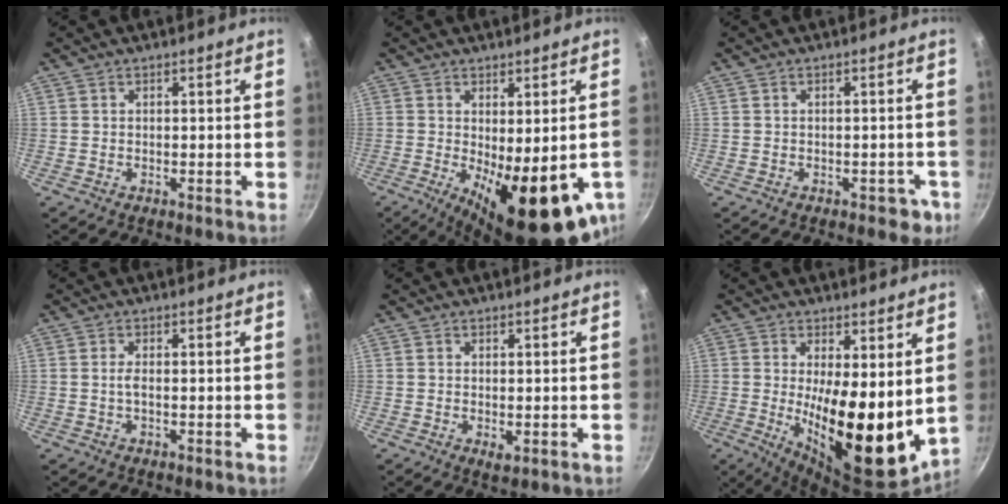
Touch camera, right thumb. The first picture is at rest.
{"total": 17.3, "force": [-4.5, 6.3, 15.5], "torque": [-0.194, -0.025, -0.045]}
{"total": 3.3, "force": [-1.5, 2.1, 2.0], "torque": [-0.003, 0.021, -0.003]}
{"total": 1.6, "force": [-0.2, 0.6, 1.5], "torque": [-0.035, 0.004, -0.007]}
{"total": 1.7, "force": [-0.2, 0.9, 1.4], "torque": [-0.022, -0.008, -0.002]}
{"total": 18.3, "force": [1.0, 7.0, 16.8], "torque": [-0.221, -0.041, 0.026]}